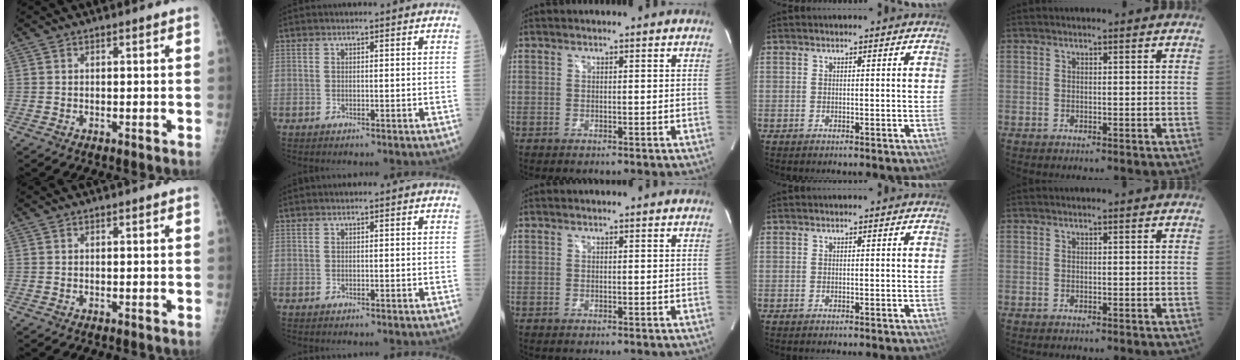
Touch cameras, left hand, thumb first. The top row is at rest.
{}